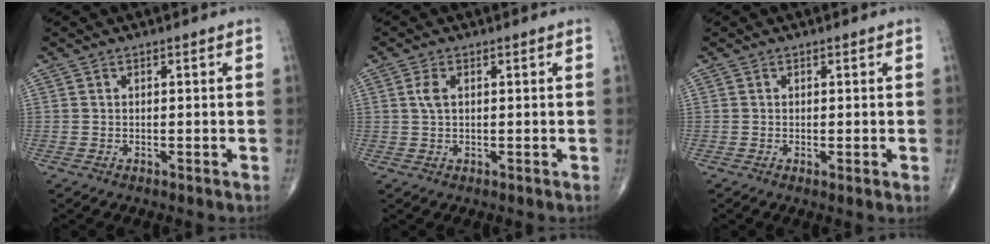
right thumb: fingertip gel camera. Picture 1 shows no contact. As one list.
[{"total": 2.2, "force": [0.5, 1.1, 1.9], "torque": [-0.047, 0.006, 0.011]}, {"total": 1.3, "force": [-0.1, 0.1, 1.3], "torque": [-0.022, -0.004, -0.002]}]